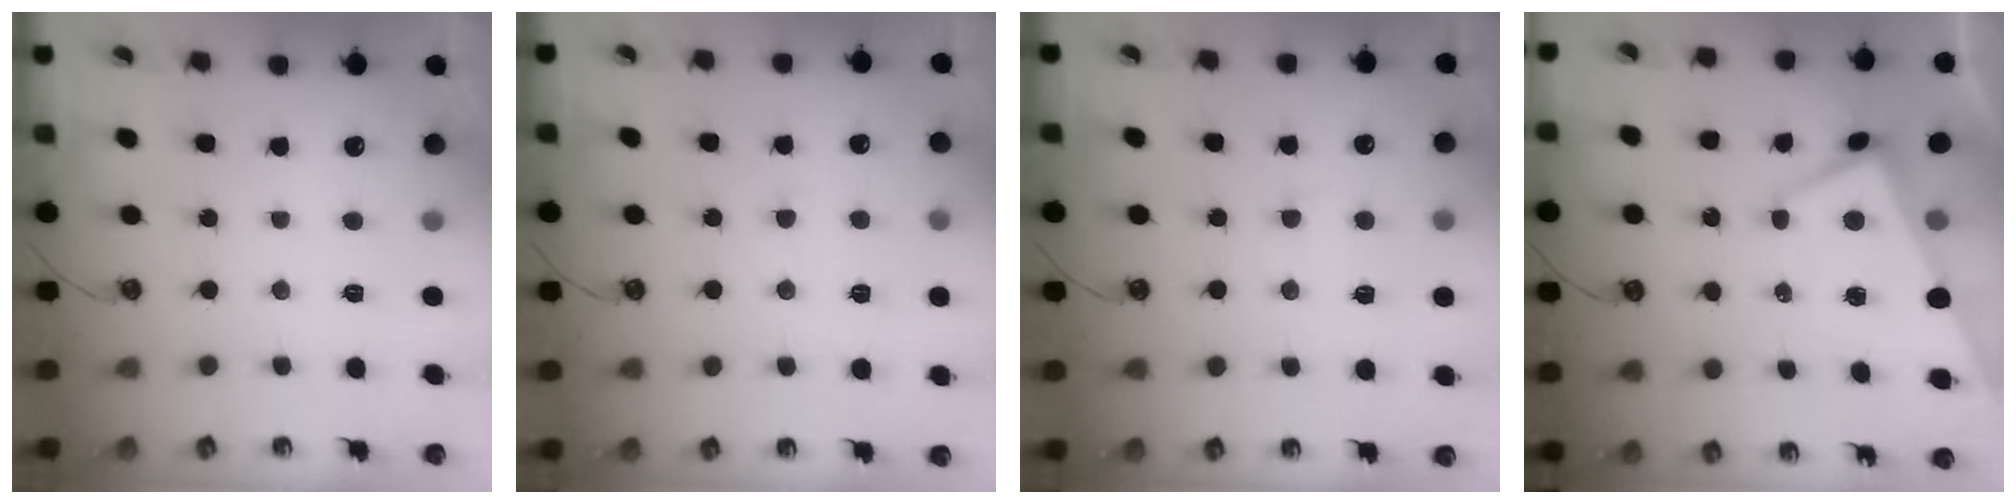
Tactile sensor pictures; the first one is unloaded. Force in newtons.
{"total": 2.4, "press": 2.4, "slide": 0.4}
{"total": 0.9, "press": 0.6, "slide": 0.7}
{"total": 0.9, "press": 0.1, "slide": 0.8}